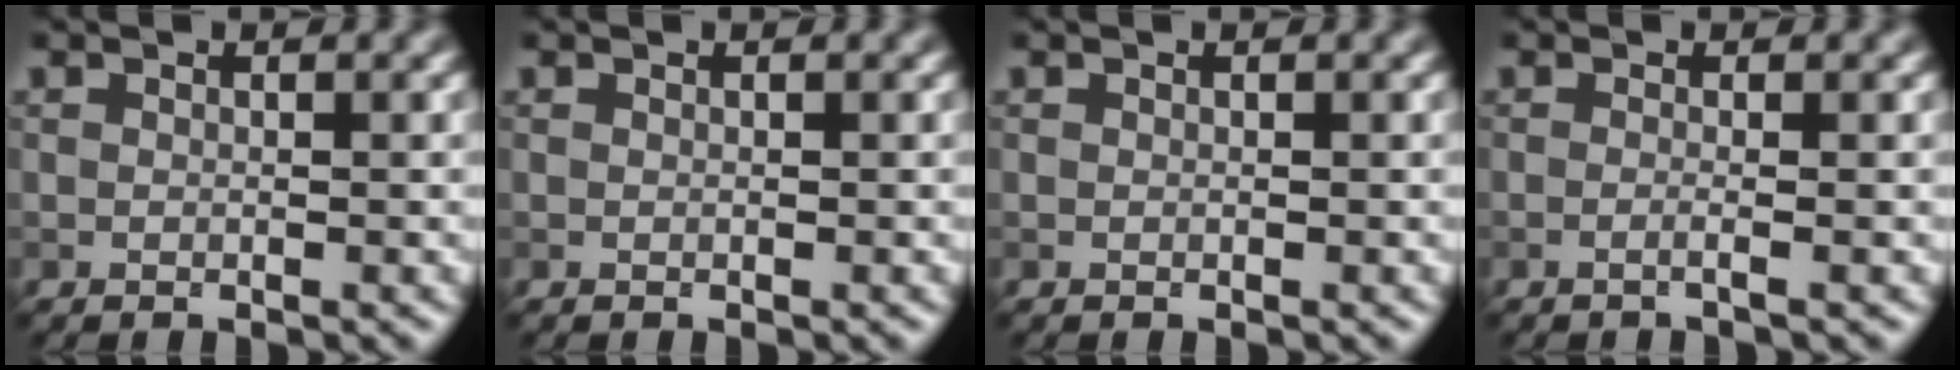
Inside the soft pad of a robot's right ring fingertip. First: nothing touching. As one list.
[{"total": 0.0}, {"total": 0.0}, {"total": 1.1, "force": [-0.2, 0.4, 1.0], "torque": [-0.012, -0.008, -0.018]}]